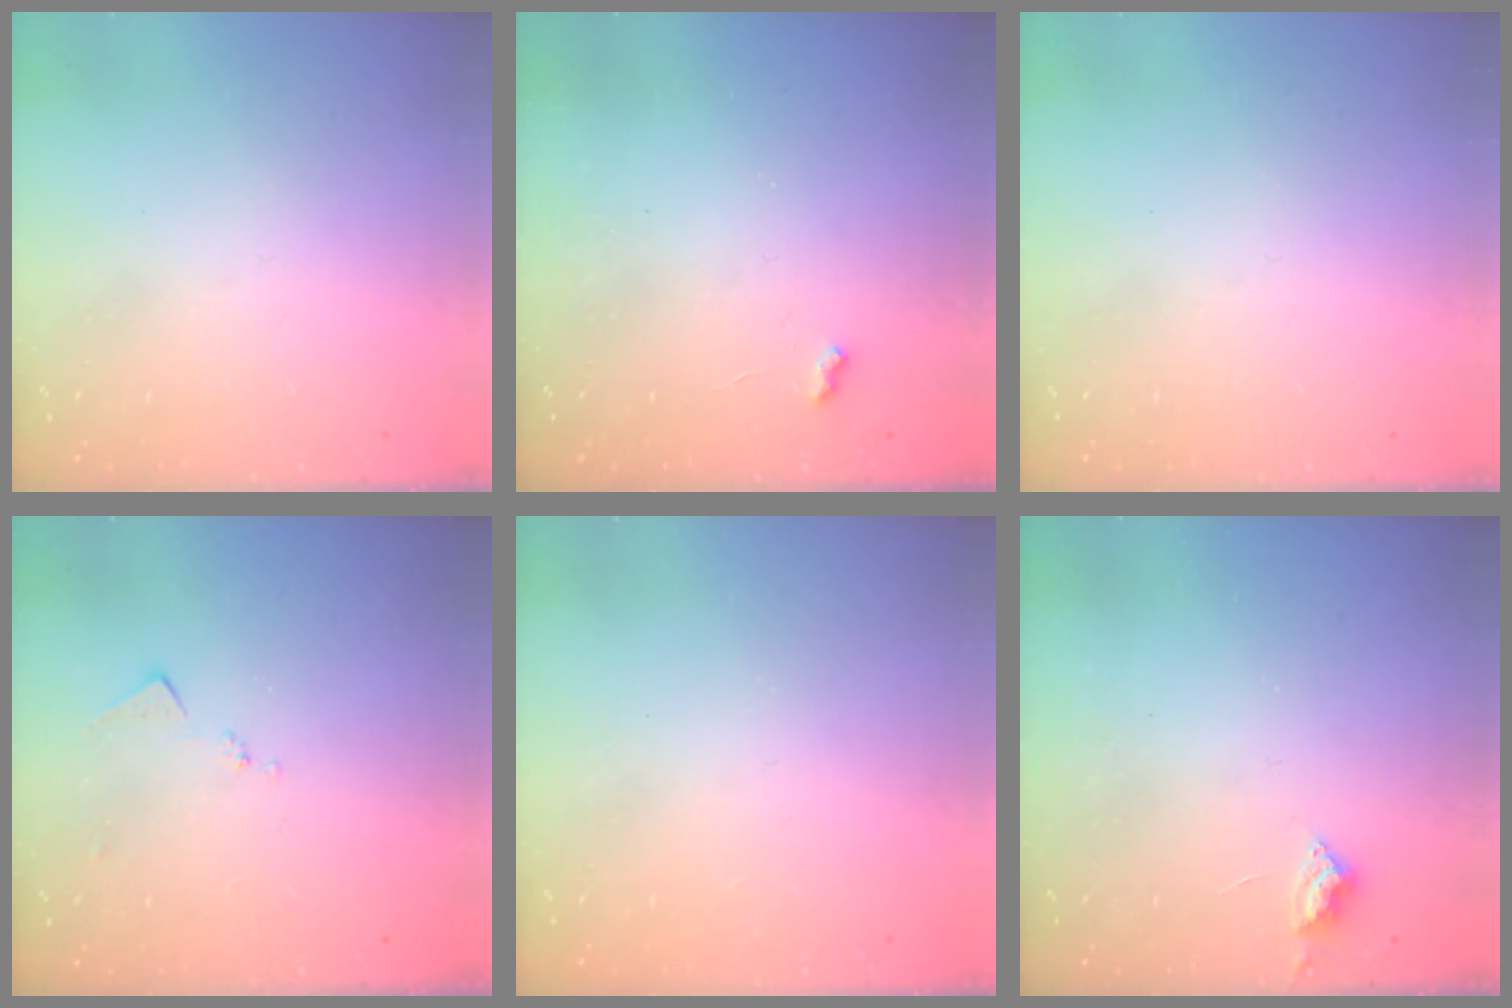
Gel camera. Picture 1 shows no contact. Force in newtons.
{"total": 3.3, "press": 3.3, "slide": 0.5}
{"total": 0.0}
{"total": 7.4, "press": 7.3, "slide": 0.9}
{"total": 1.0, "press": 0.9, "slide": 0.4}
{"total": 2.9, "press": 2.8, "slide": 0.4}